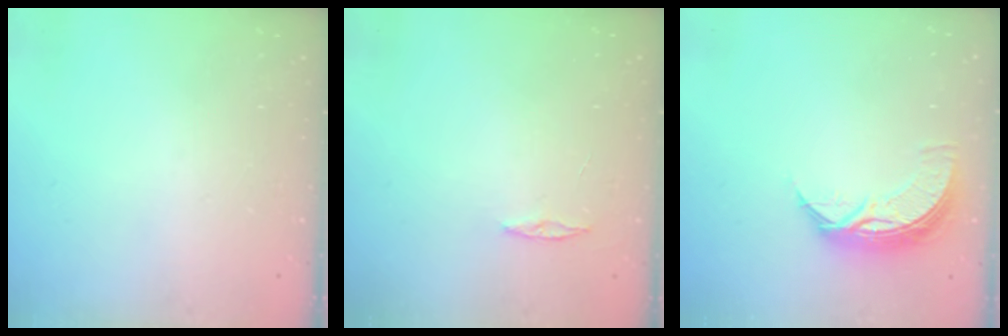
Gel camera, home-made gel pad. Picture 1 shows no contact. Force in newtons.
{"total": 3.0, "press": 2.9, "slide": 0.3}
{"total": 8.7, "press": 8.7, "slide": 0.3}